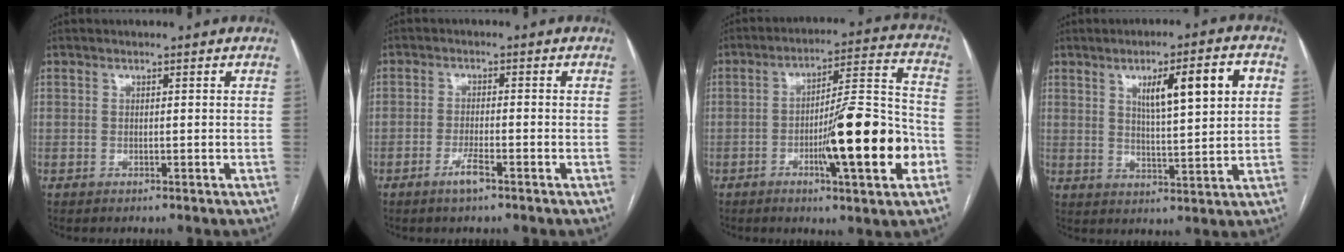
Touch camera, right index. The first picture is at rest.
{"total": 3.2, "force": [-2.1, 0.2, 2.5], "torque": [-0.049, -0.003, -0.039]}
{"total": 16.4, "force": [-5.1, 1.3, 15.5], "torque": [-0.242, 0.001, -0.075]}
{"total": 10.5, "force": [3.5, 1.4, 9.8], "torque": [-0.151, 0.011, 0.055]}